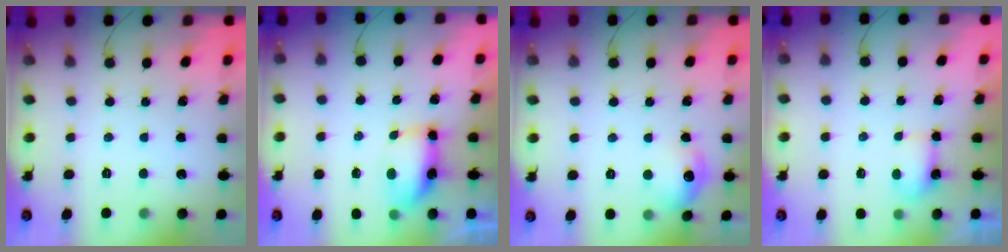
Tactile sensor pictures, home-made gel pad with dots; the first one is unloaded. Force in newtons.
{"total": 6.9, "press": 6.9, "slide": 0.6}
{"total": 9.9, "press": 9.8, "slide": 1.0}
{"total": 3.8, "press": 3.7, "slide": 1.0}